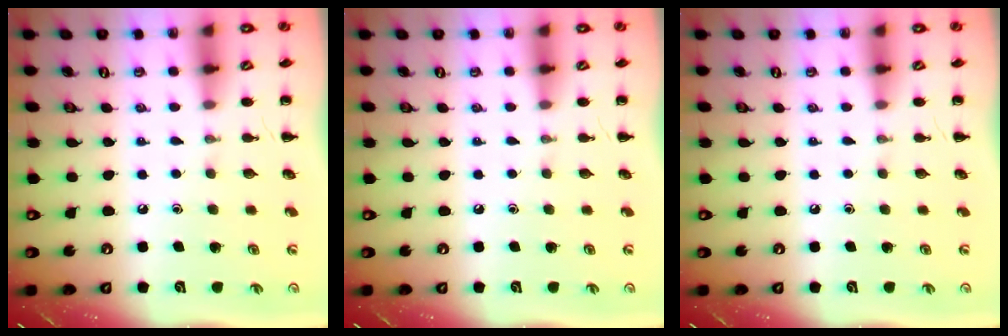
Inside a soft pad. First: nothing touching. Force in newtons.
{"total": 0.0}
{"total": 0.0}